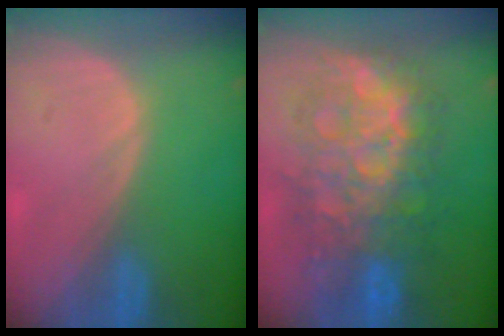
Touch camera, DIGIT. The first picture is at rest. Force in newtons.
{"total": 12.3, "press": 12.3, "slide": 1.3}